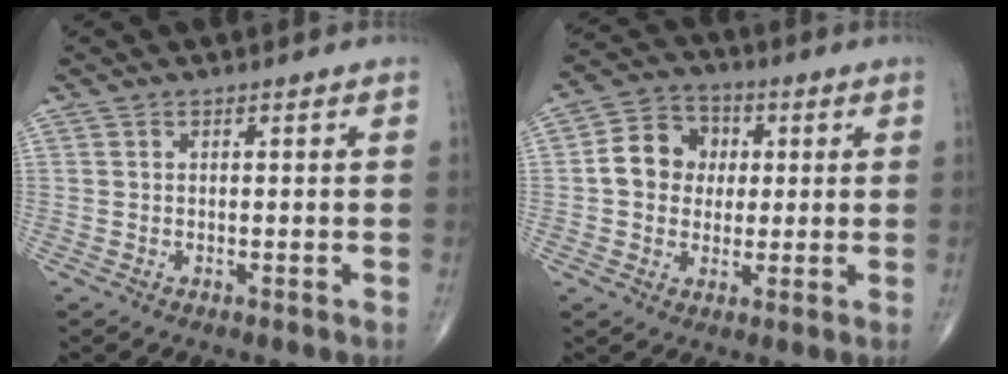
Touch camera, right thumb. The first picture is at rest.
{"total": 9.5, "force": [0.9, 8.2, 4.8], "torque": [-0.052, 0.016, 0.003]}